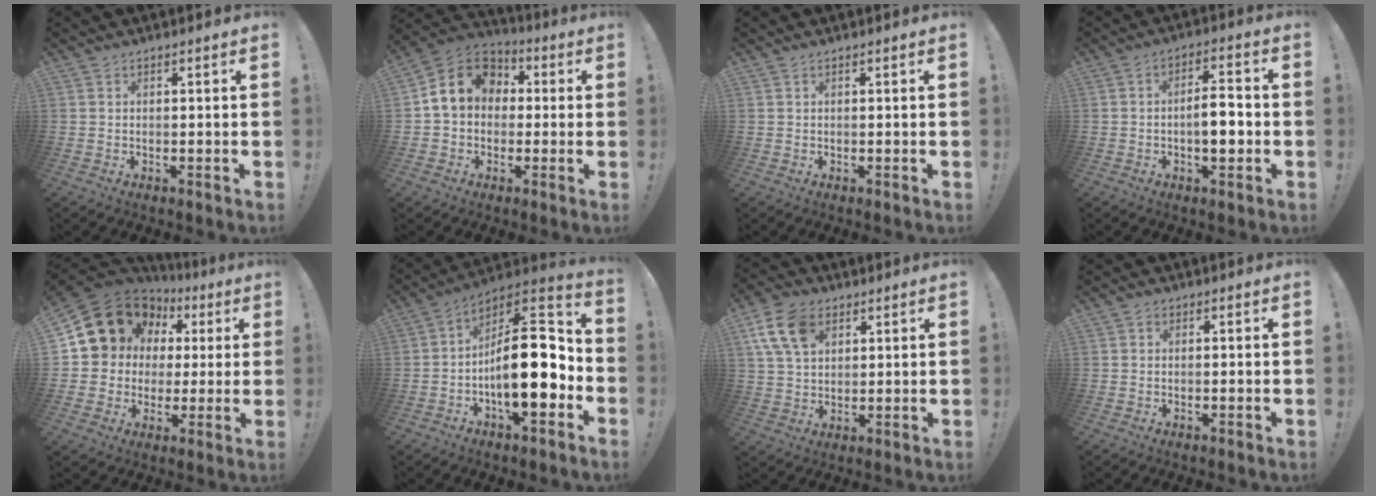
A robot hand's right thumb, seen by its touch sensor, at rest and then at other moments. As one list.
[{"total": 12.7, "force": [2.3, 10.4, 6.9], "torque": [-0.101, 0.008, 0.048]}, {"total": 0.0}, {"total": 7.6, "force": [-1.8, 2.9, 6.8], "torque": [-0.097, 0.010, -0.034]}, {"total": 13.2, "force": [6.4, 10.9, 4.1], "torque": [-0.061, -0.041, 0.141]}, {"total": 20.5, "force": [-2.9, 8.8, 18.3], "torque": [-0.281, 0.012, -0.043]}, {"total": 12.3, "force": [5.5, 8.1, 7.4], "torque": [-0.143, -0.011, 0.109]}, {"total": 0.5, "force": [-0.2, 0.4, 0.2], "torque": [-0.004, 0.002, -0.004]}]